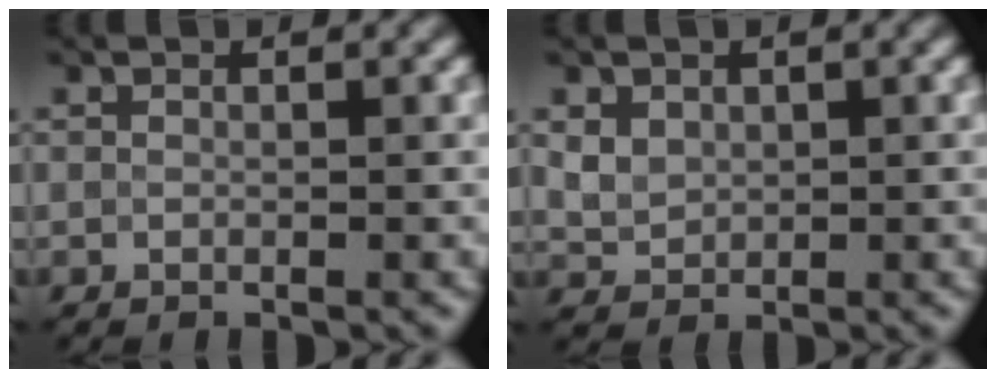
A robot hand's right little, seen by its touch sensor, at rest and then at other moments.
{"total": 2.1, "force": [0.7, 1.8, 0.9], "torque": [-0.019, -0.005, 0.020]}